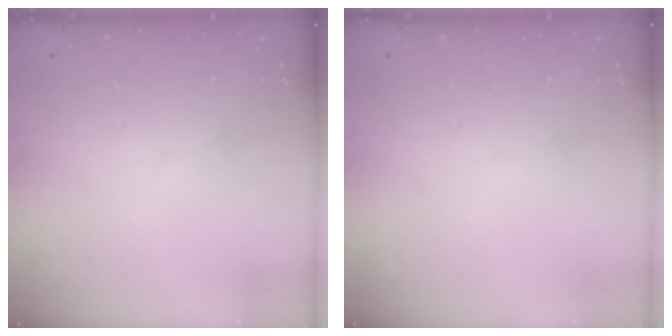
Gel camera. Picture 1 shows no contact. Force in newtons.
{"total": 0.0}